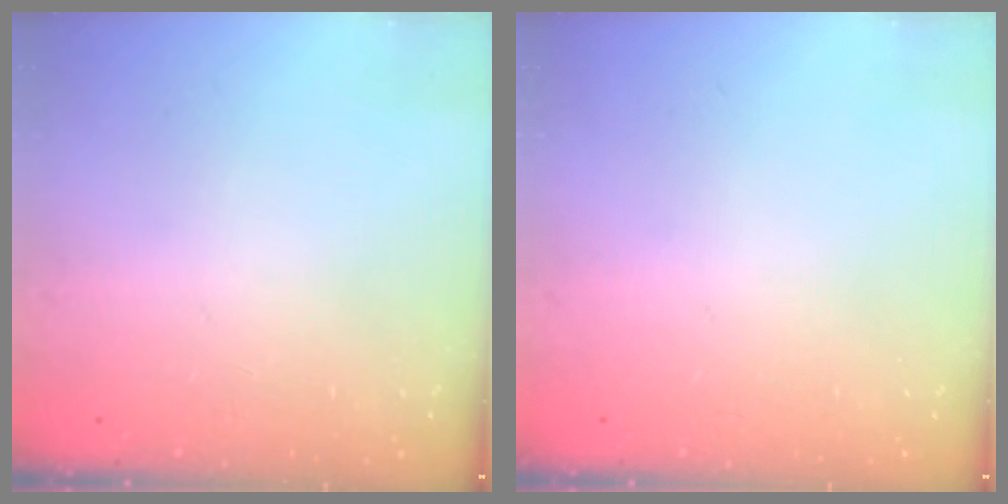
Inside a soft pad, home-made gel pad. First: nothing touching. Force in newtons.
{"total": 0.0}